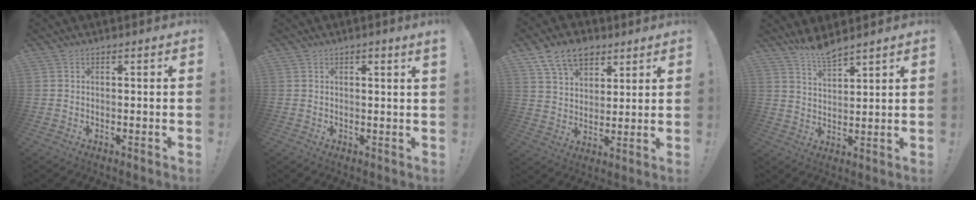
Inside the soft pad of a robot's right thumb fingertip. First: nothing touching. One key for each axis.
{"total": 1.5, "fx": 0.9, "fy": -0.3, "fz": 1.2, "tx": -0.016, "ty": -0.004, "tz": 0.014}
{"total": 11.9, "fx": 7.4, "fy": 7.6, "fz": 5.6, "tx": -0.084, "ty": -0.035, "tz": 0.140}
{"total": 6.4, "fx": 6.0, "fy": 0.6, "fz": 2.3, "tx": -0.048, "ty": -0.038, "tz": 0.107}